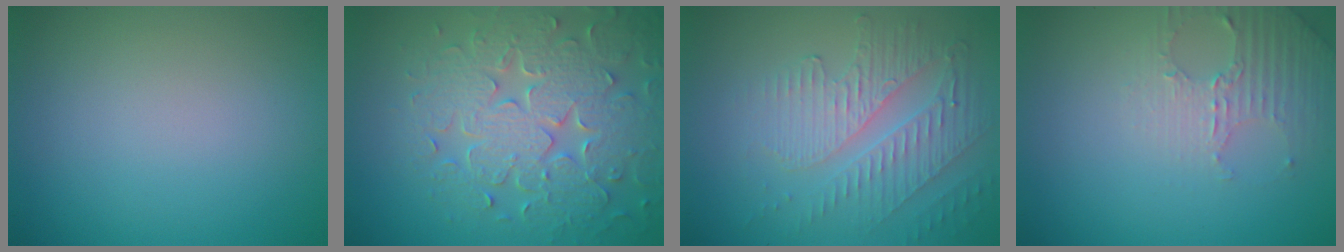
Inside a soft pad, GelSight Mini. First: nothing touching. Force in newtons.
{"total": 8.0, "press": 6.2, "slide": 5.0}
{"total": 5.0, "press": 3.4, "slide": 3.6}
{"total": 3.0, "press": 2.9, "slide": 0.7}